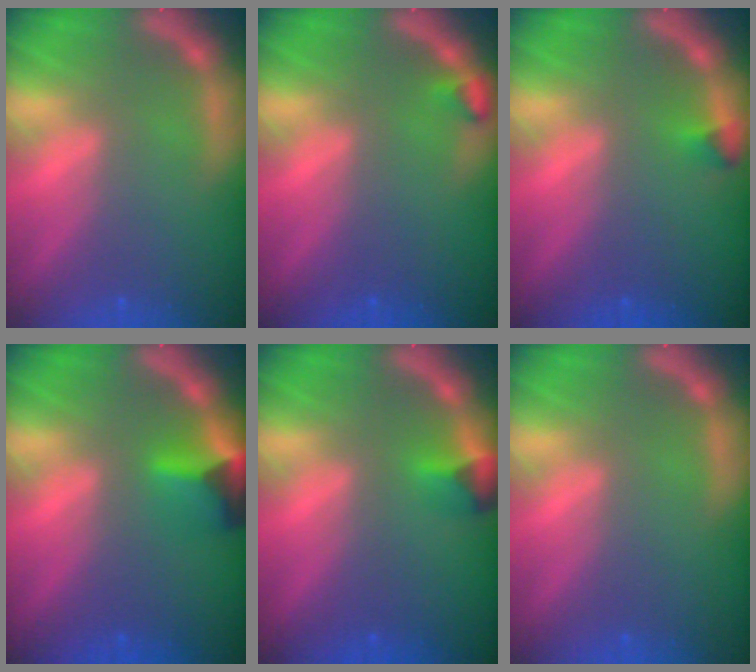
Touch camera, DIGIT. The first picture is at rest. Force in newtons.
{"total": 0.9}
{"total": 0.9}
{"total": 3.9}
{"total": 1.9}
{"total": 0.0}